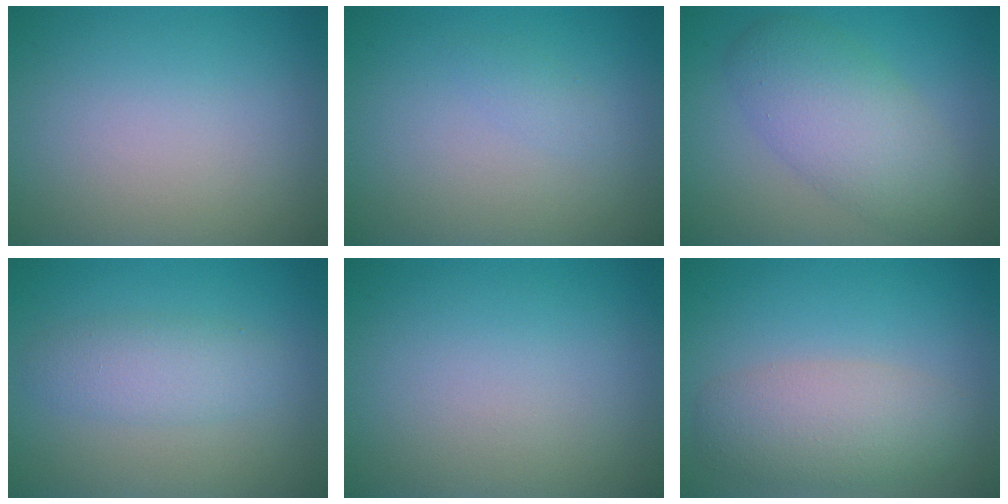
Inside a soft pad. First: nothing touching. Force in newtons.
{"total": 0.8, "press": 0.8, "slide": 0.0}
{"total": 5.4, "press": 5.3, "slide": 0.4}
{"total": 2.9, "press": 2.9, "slide": 0.1}
{"total": 0.0}
{"total": 4.6, "press": 4.6, "slide": 0.2}